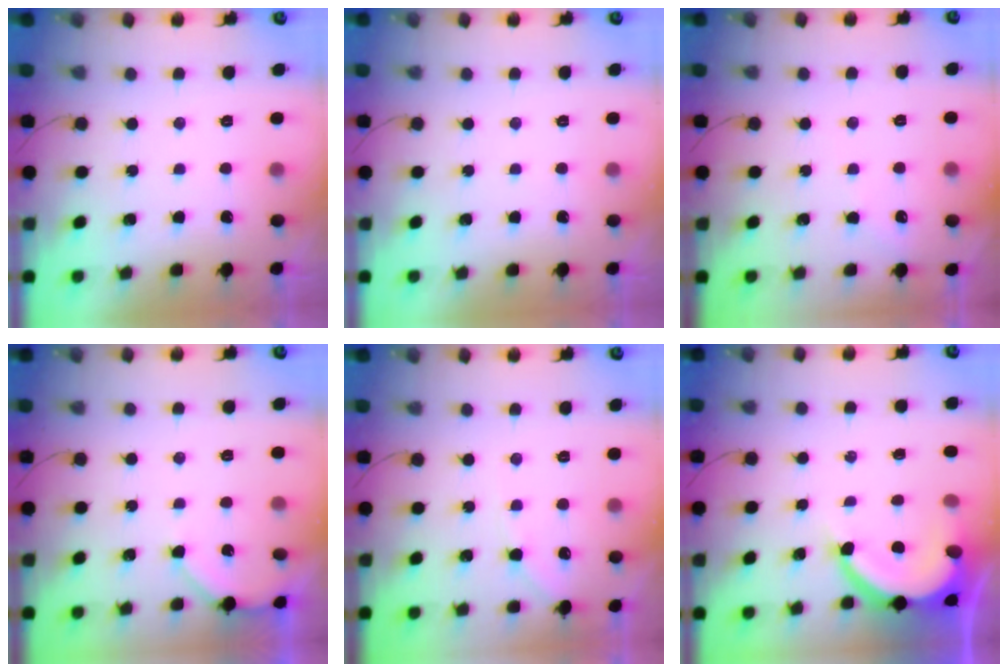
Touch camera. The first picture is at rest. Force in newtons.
{"total": 0.0}
{"total": 2.7, "press": 2.7, "slide": 0.5}
{"total": 4.6, "press": 4.6, "slide": 0.5}
{"total": 6.7, "press": 6.6, "slide": 0.9}
{"total": 9.6, "press": 9.5, "slide": 0.9}